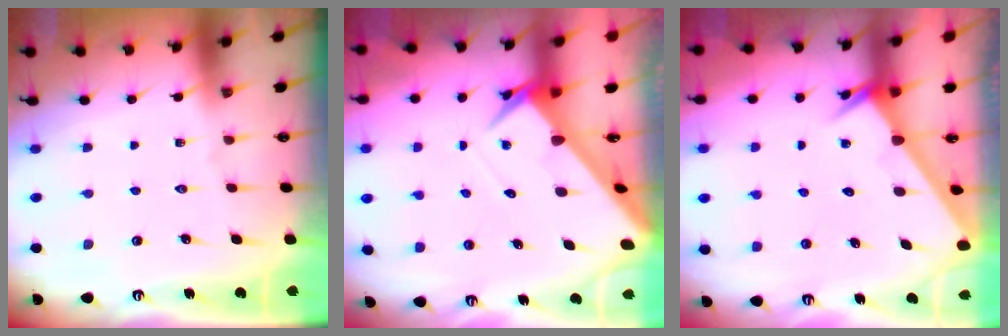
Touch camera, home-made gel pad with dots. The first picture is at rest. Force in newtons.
{"total": 3.9, "press": 3.9, "slide": 0.4}
{"total": 2.5, "press": 2.5, "slide": 0.1}